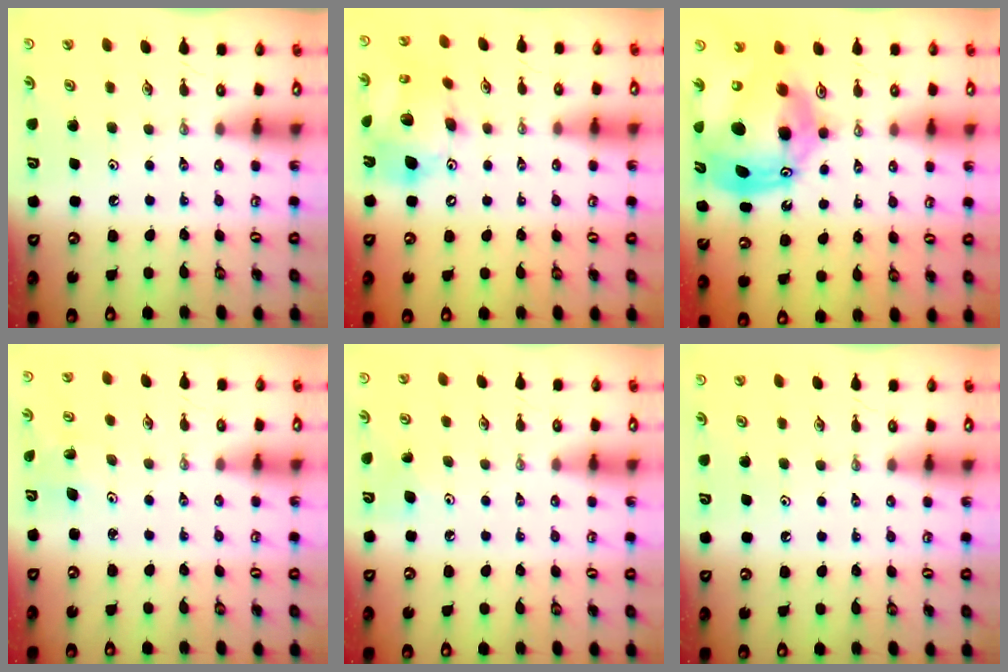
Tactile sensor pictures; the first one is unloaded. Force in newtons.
{"total": 15.7, "press": 15.6, "slide": 2.3}
{"total": 19.1, "press": 19.1, "slide": 1.3}
{"total": 2.8, "press": 2.8, "slide": 0.3}
{"total": 5.2, "press": 4.9, "slide": 1.4}
{"total": 0.0}